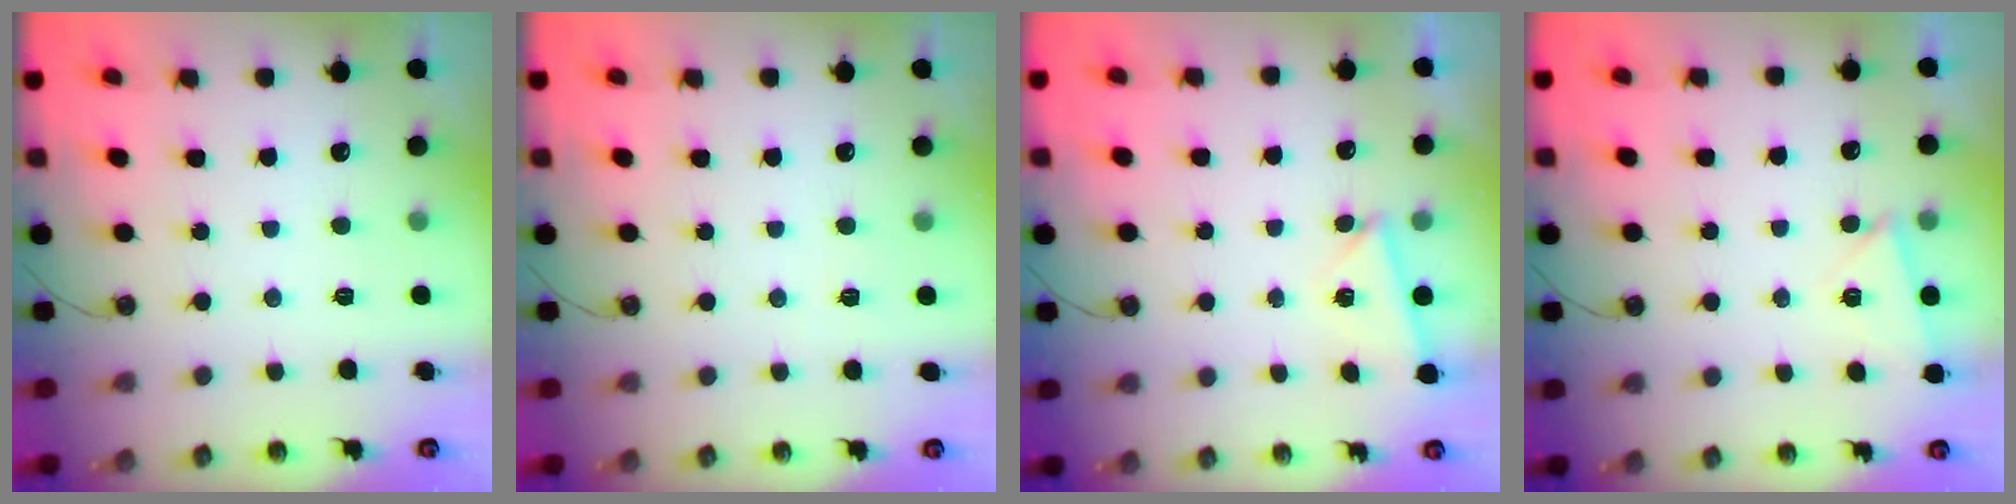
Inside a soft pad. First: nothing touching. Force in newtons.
{"total": 2.5, "press": 1.8, "slide": 1.7}
{"total": 3.1, "press": 2.1, "slide": 2.3}
{"total": 2.7, "press": 2.4, "slide": 1.2}